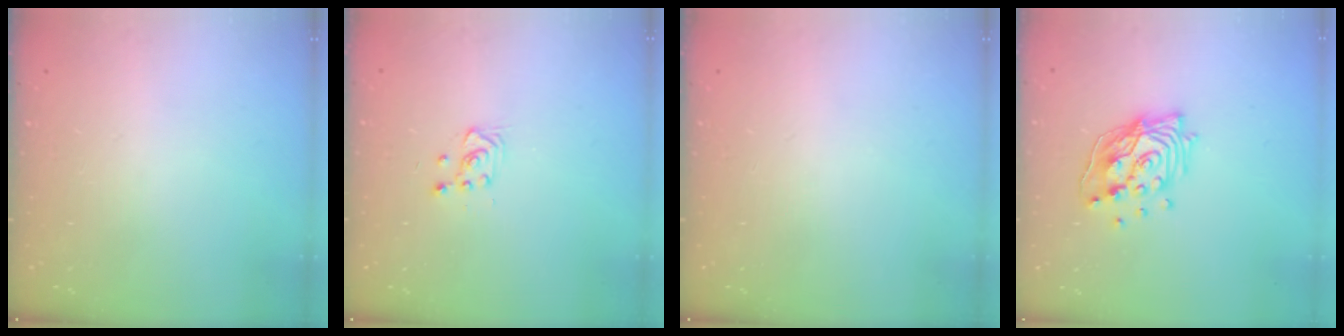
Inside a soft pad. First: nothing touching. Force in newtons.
{"total": 2.8, "press": 2.7, "slide": 0.7}
{"total": 0.0}
{"total": 15.9, "press": 15.9, "slide": 1.5}